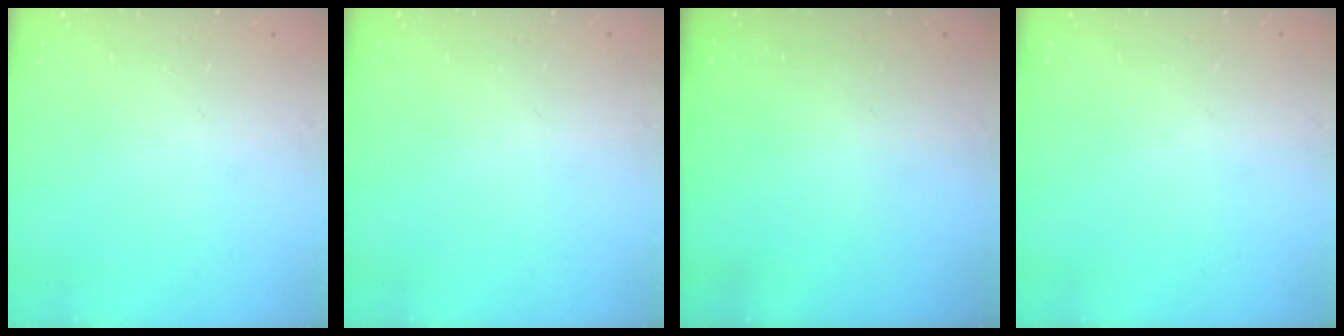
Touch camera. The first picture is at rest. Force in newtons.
{"total": 0.0}
{"total": 0.0}
{"total": 0.0}